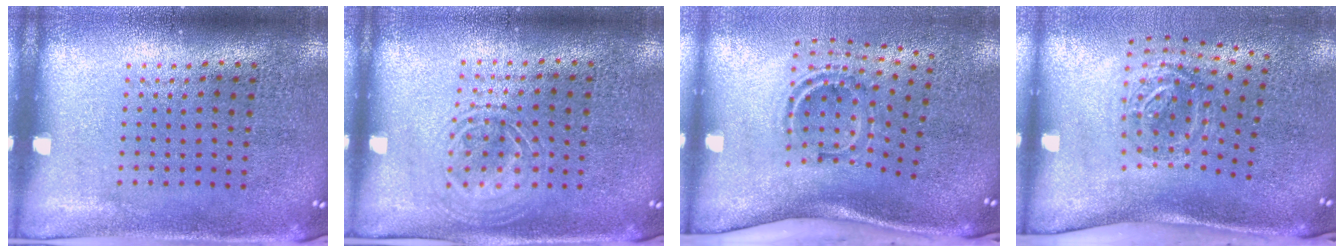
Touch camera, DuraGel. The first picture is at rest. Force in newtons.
{"total": 1.3, "press": 1.2, "slide": 0.2}
{"total": 2.1, "press": 1.2, "slide": 1.7}
{"total": 1.9, "press": 1.2, "slide": 1.5}